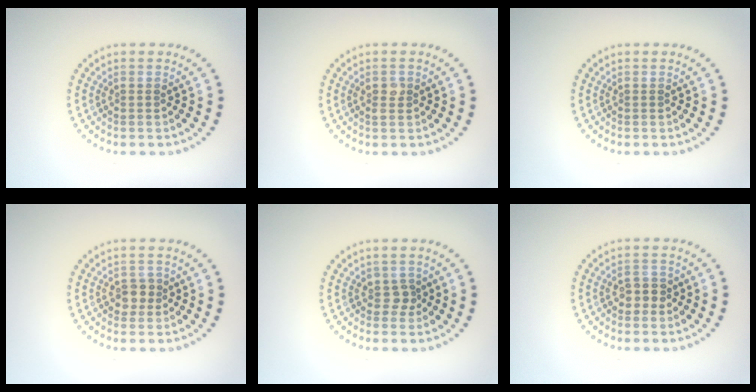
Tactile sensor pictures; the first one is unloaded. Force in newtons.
{"total": 1.2, "press": 1.2, "slide": 0.3}
{"total": 0.0}
{"total": 1.6, "press": 1.5, "slide": 0.6}
{"total": 1.2, "press": 1.0, "slide": 0.6}
{"total": 1.9, "press": 1.8, "slide": 0.6}